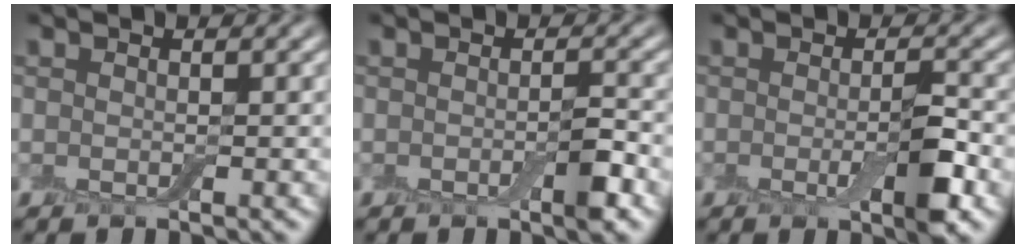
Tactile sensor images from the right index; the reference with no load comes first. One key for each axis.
{"total": 2.0, "fx": -0.7, "fy": 0.4, "fz": 1.8, "tx": -0.026, "ty": -0.001, "tz": -0.013}
{"total": 3.6, "fx": -0.8, "fy": 0.8, "fz": 3.4, "tx": -0.057, "ty": -0.007, "tz": -0.013}